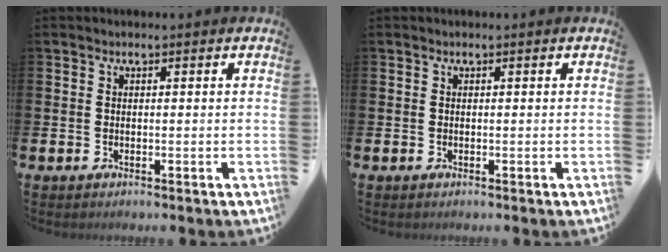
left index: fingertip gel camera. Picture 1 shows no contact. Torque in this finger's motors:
{"motor_torque": [-0.01, 0.03, 0.00, 0.00]}